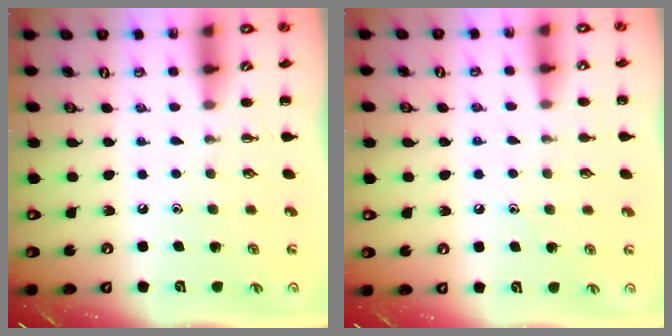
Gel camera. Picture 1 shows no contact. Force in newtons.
{"total": 4.6, "press": 4.4, "slide": 1.3}